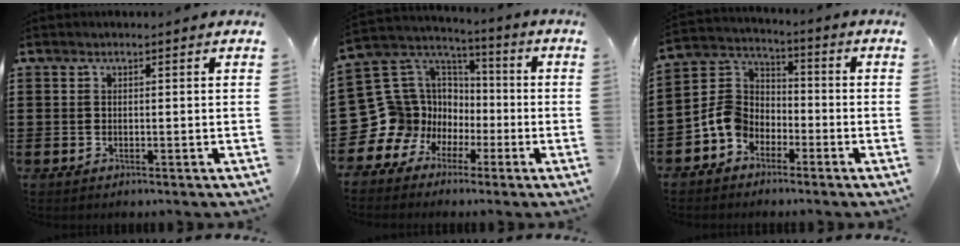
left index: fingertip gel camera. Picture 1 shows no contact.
{"total": 12.5, "force": [-3.4, 11.9, 1.7], "torque": [-0.111, -0.019, -0.039]}
{"total": 6.6, "force": [-3.2, 5.3, 2.5], "torque": [-0.089, 0.009, -0.072]}